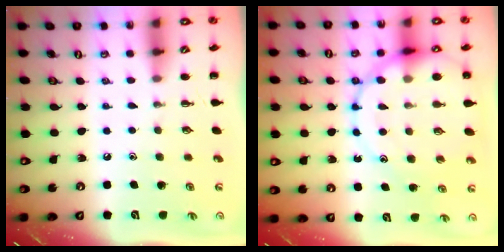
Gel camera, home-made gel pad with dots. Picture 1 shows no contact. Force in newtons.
{"total": 19.1, "press": 18.8, "slide": 3.2}